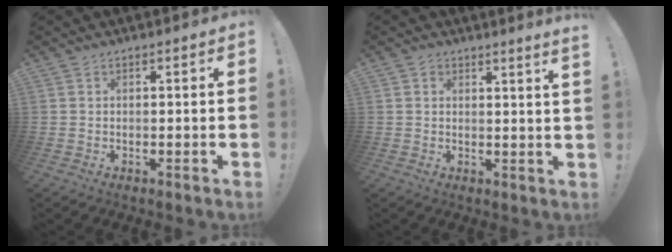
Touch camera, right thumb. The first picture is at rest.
{"total": 2.2, "force": [1.9, -0.5, 1.0], "torque": [-0.002, -0.016, 0.028]}